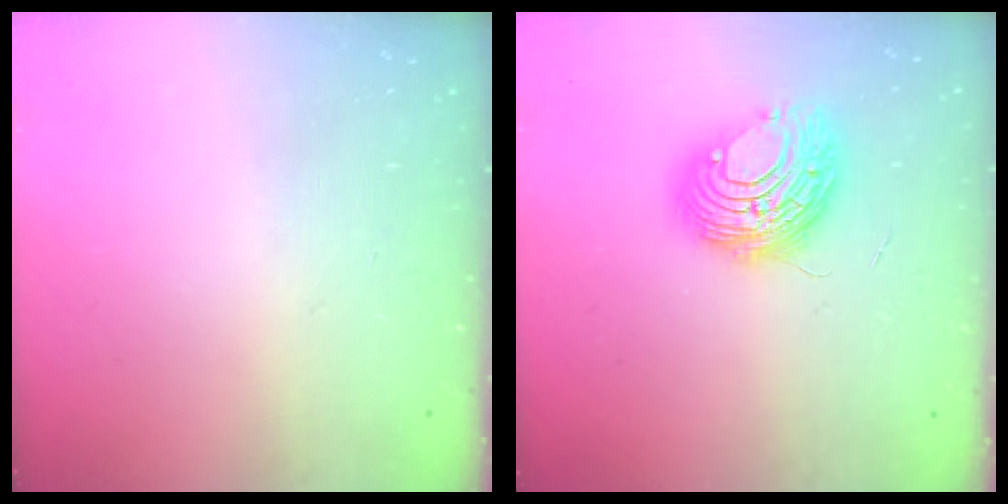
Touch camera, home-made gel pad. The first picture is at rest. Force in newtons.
{"total": 10.6, "press": 10.5, "slide": 1.5}